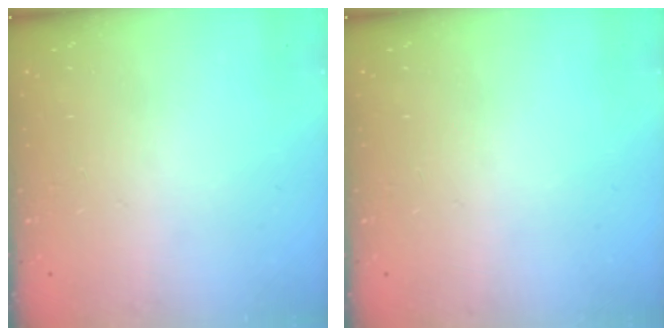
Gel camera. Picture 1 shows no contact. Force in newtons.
{"total": 0.0}